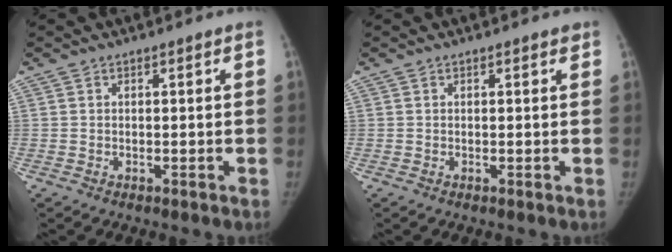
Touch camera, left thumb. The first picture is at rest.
{"total": 0.6, "force": [0.4, 0.3, 0.3], "torque": [-0.004, -0.001, 0.003]}